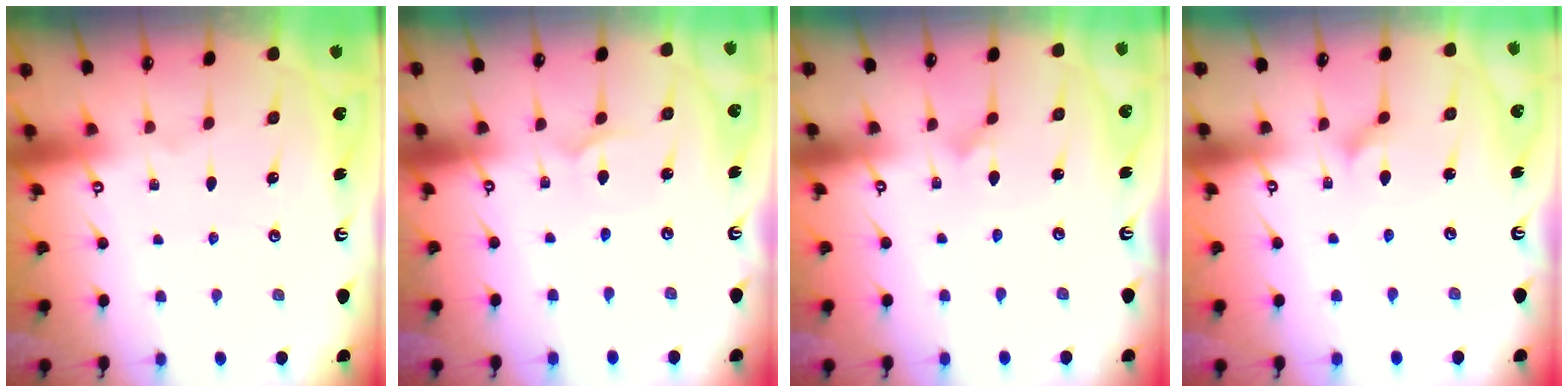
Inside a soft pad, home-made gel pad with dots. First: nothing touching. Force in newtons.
{"total": 1.4, "press": 1.3, "slide": 0.1}
{"total": 2.5, "press": 2.5, "slide": 0.1}
{"total": 2.0, "press": 2.0, "slide": 0.3}